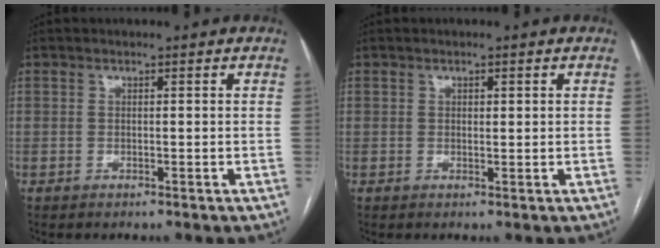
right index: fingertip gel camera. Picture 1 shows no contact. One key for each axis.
{"total": 0.8, "fx": 0.3, "fy": 0.4, "fz": 0.5, "tx": -0.008, "ty": -0.001, "tz": 0.004}